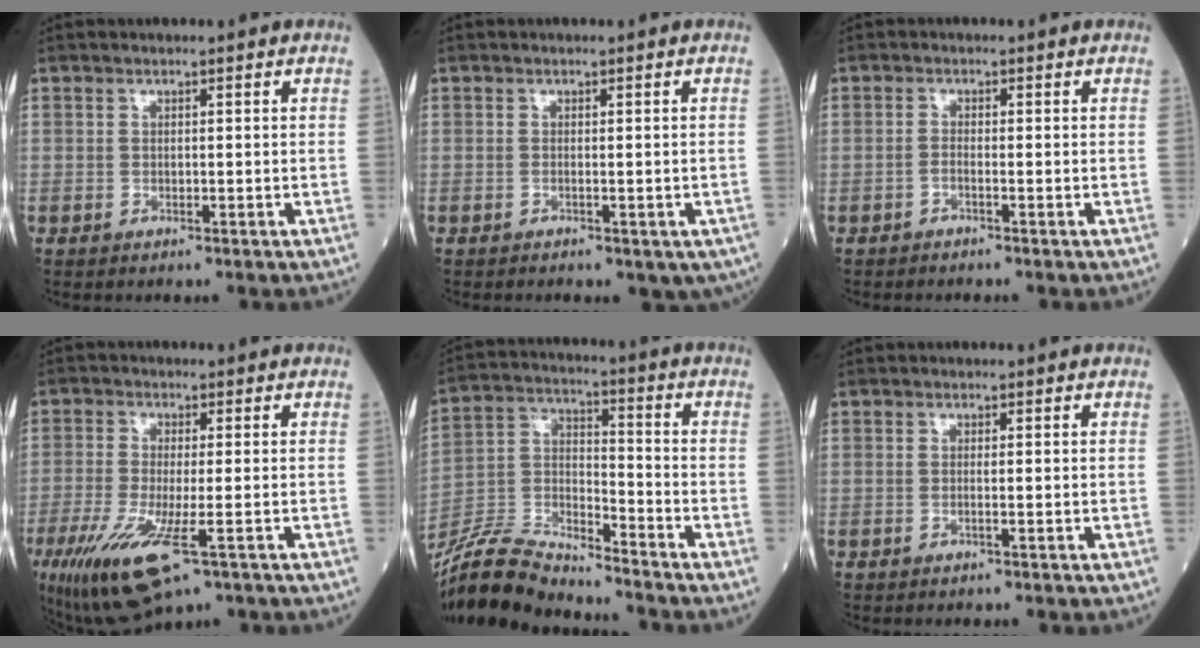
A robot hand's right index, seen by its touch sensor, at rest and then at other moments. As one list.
[{"total": 4.1, "force": [-2.2, 1.9, 2.9], "torque": [-0.023, -0.006, -0.027]}, {"total": 0.8, "force": [-0.6, 0.1, 0.6], "torque": [-0.014, 0.000, -0.012]}, {"total": 11.7, "force": [-5.5, 2.6, 10.0], "torque": [-0.195, -0.036, -0.091]}, {"total": 13.7, "force": [-13.1, 1.4, 3.9], "torque": [-0.082, 0.012, -0.252]}, {"total": 0.7, "force": [-0.1, 0.0, 0.7], "torque": [-0.016, -0.002, -0.001]}]